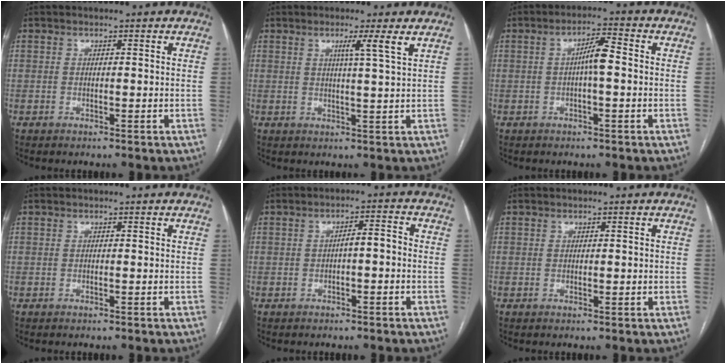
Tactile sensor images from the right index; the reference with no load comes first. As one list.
[{"total": 3.6, "force": [1.9, -0.9, 2.9], "torque": [-0.050, -0.006, 0.033]}, {"total": 4.3, "force": [-0.1, 0.6, 4.3], "torque": [-0.075, 0.011, -0.002]}, {"total": 0.0}, {"total": 3.0, "force": [-0.5, 0.9, 2.9], "torque": [-0.047, 0.015, -0.006]}, {"total": 0.6, "force": [0.1, 0.4, 0.4], "torque": [-0.003, 0.000, 0.004]}]